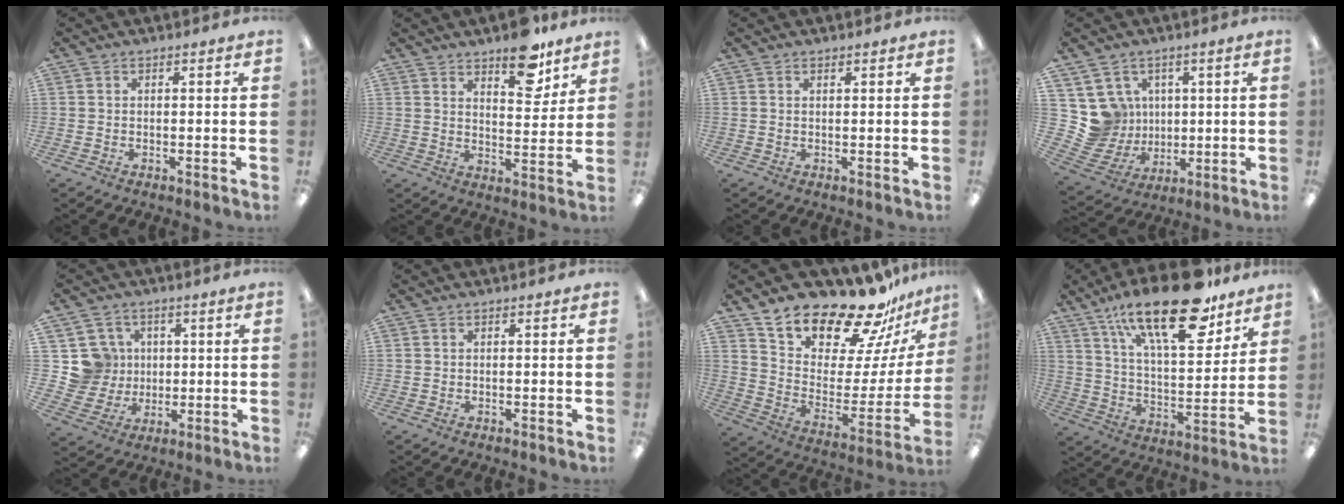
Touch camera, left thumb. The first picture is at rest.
{"total": 12.6, "force": [9.7, 5.1, 6.4], "torque": [-0.065, -0.065, 0.165]}
{"total": 0.5, "force": [0.5, 0.2, 0.1], "torque": [-0.003, 0.001, 0.009]}
{"total": 10.5, "force": [3.5, 9.8, 1.6], "torque": [-0.063, -0.030, 0.076]}
{"total": 9.6, "force": [2.6, 9.2, 1.1], "torque": [-0.034, -0.005, 0.061]}
{"total": 0.0}
{"total": 19.8, "force": [17.9, 5.7, 6.3], "torque": [-0.114, -0.151, 0.308]}
{"total": 24.3, "force": [16.0, 9.1, 15.8], "torque": [-0.251, -0.086, 0.268]}